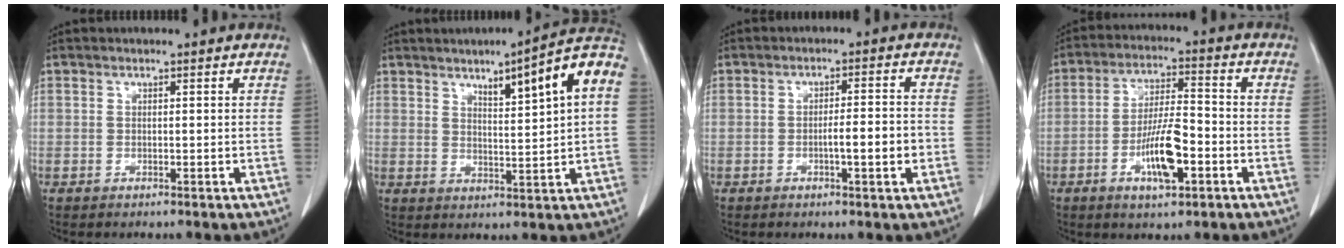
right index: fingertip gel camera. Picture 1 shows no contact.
{"total": 11.5, "force": [3.7, 0.4, 10.9], "torque": [-0.152, 0.016, 0.051]}
{"total": 5.1, "force": [-1.4, 0.4, 4.9], "torque": [-0.078, 0.002, -0.018]}
{"total": 9.3, "force": [-3.4, 2.3, 8.4], "torque": [-0.159, 0.000, -0.059]}